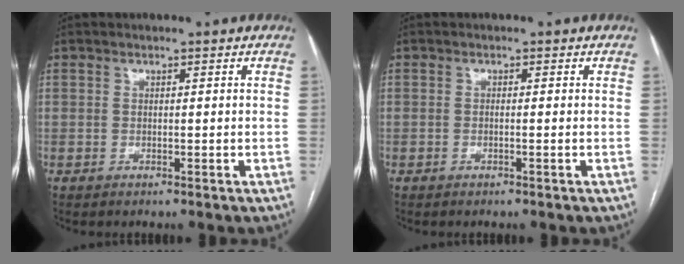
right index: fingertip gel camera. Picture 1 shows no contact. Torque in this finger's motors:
{"motor_torque": [-0.45, 0.32, -0.03, 0.00]}